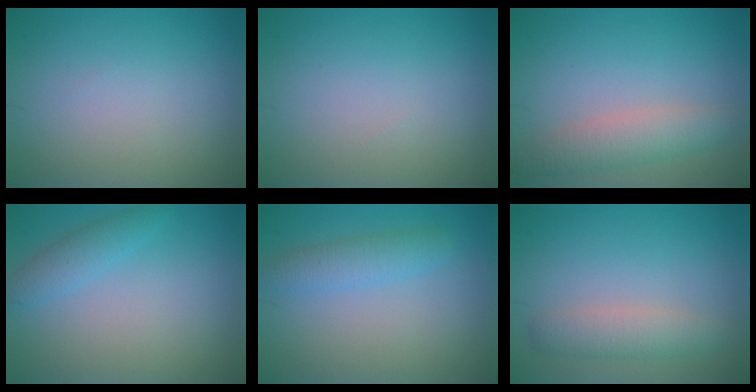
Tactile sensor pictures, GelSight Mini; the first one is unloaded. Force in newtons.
{"total": 0.0}
{"total": 3.2, "press": 3.2, "slide": 0.0}
{"total": 2.0, "press": 2.0, "slide": 0.0}
{"total": 2.4, "press": 2.4, "slide": 0.1}
{"total": 2.7, "press": 2.7, "slide": 0.1}